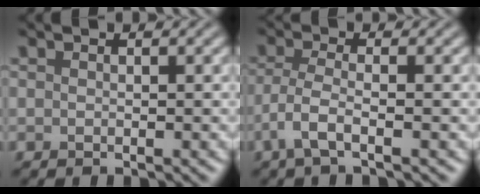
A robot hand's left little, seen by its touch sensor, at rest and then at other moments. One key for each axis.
{"total": 2.7, "fx": -1.4, "fy": 0.5, "fz": 2.3, "tx": -0.053, "ty": -0.001, "tz": -0.037}